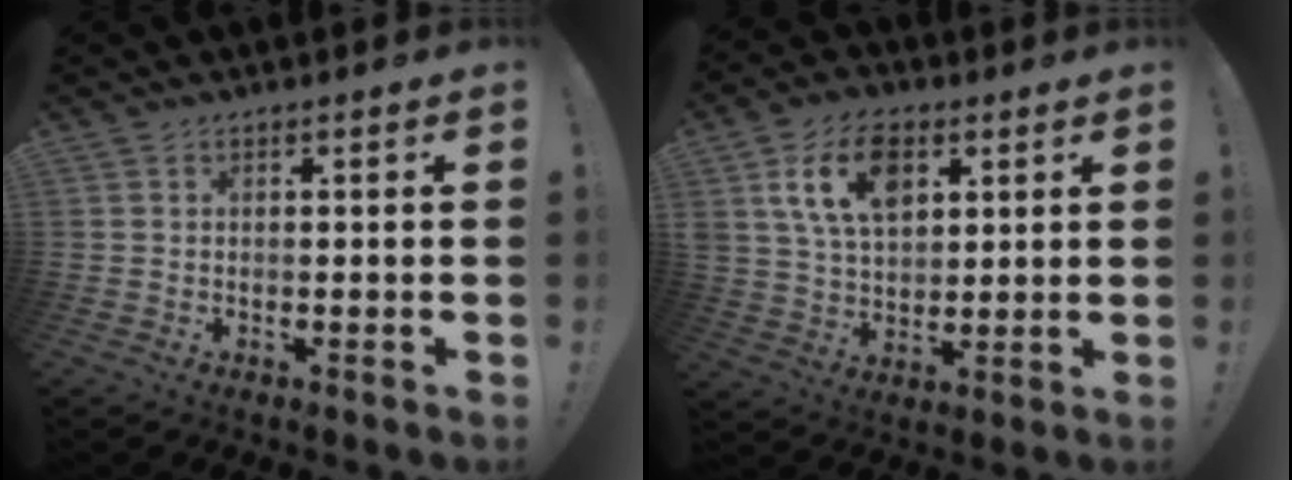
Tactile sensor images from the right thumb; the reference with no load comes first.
{"total": 14.5, "force": [6.1, 9.4, 9.2], "torque": [-0.164, -0.007, 0.114]}